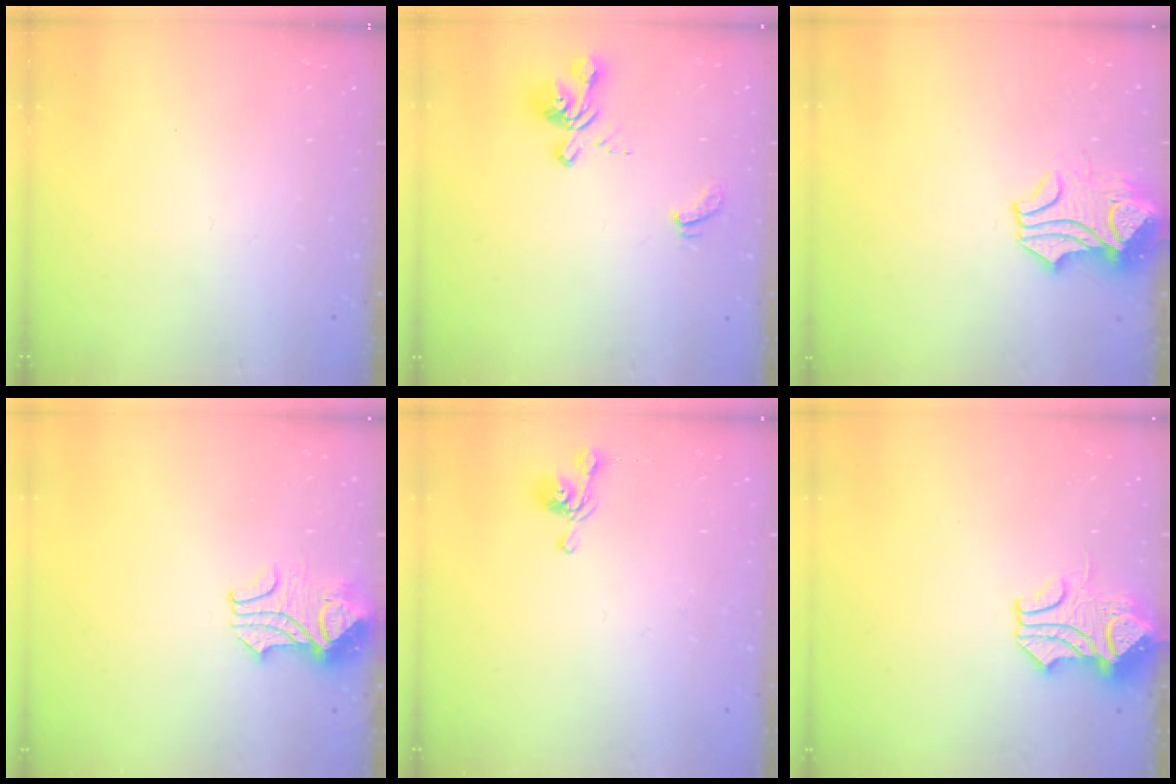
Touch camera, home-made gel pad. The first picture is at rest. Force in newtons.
{"total": 2.4, "press": 2.0, "slide": 1.3}
{"total": 1.7, "press": 1.2, "slide": 1.2}
{"total": 2.4, "press": 2.2, "slide": 1.0}
{"total": 3.6, "press": 3.5, "slide": 0.6}
{"total": 1.6, "press": 0.9, "slide": 1.3}